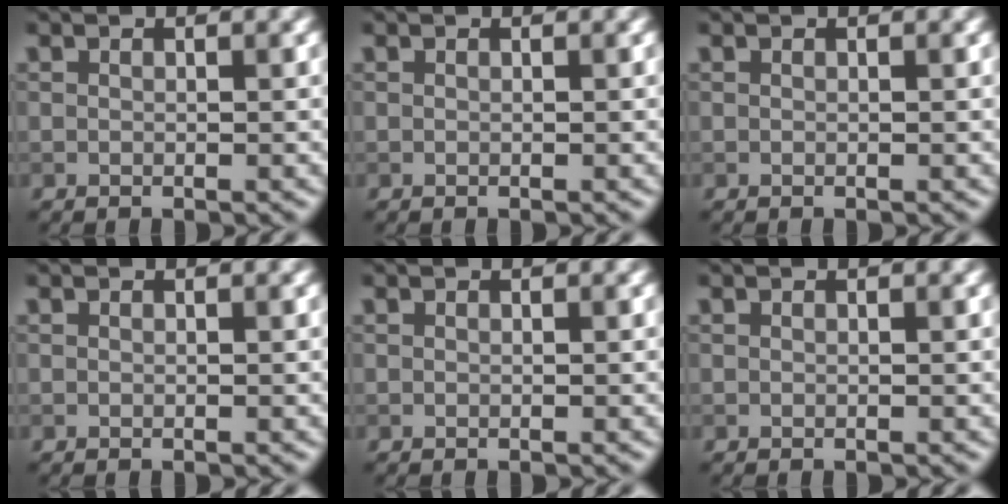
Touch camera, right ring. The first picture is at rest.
{"total": 0.0}
{"total": 0.0}
{"total": 0.0}
{"total": 0.0}
{"total": 0.0}